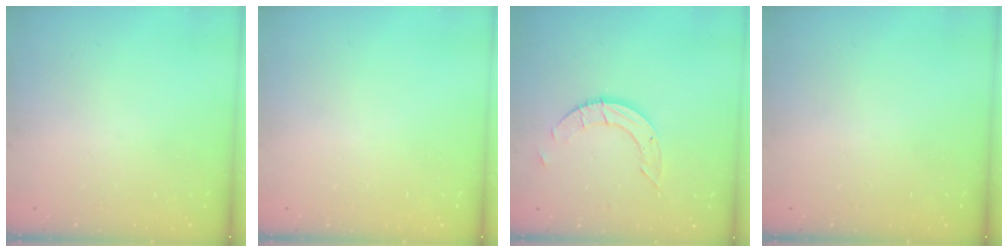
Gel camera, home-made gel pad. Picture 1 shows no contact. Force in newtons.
{"total": 0.0}
{"total": 6.1, "press": 6.1, "slide": 0.2}
{"total": 0.0}